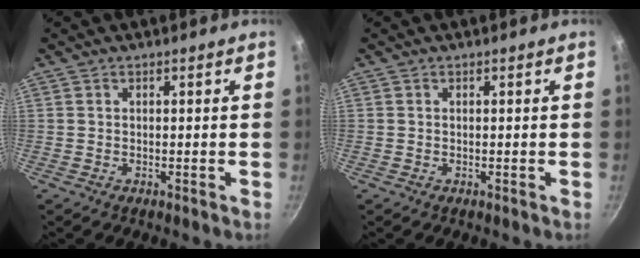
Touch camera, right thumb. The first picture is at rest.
{"total": 0.0}